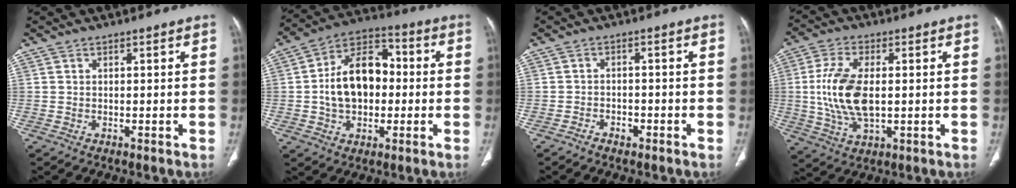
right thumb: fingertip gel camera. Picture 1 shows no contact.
{"total": 15.1, "force": [-0.3, 10.3, 11.0], "torque": [-0.161, 0.033, -0.010]}
{"total": 2.1, "force": [-1.5, 1.2, 0.9], "torque": [-0.020, 0.015, -0.022]}
{"total": 12.4, "force": [0.3, 6.4, 10.6], "torque": [-0.224, -0.002, 0.010]}